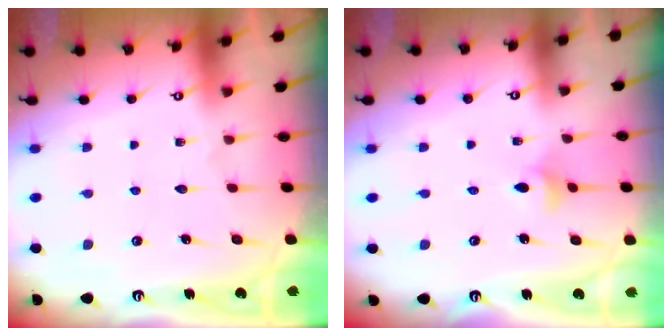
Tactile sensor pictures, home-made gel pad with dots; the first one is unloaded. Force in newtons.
{"total": 3.4, "press": 3.3, "slide": 0.7}